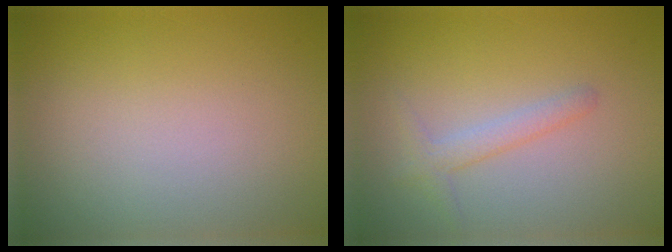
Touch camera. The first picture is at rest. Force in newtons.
{"total": 1.7, "press": 1.7, "slide": 0.1}